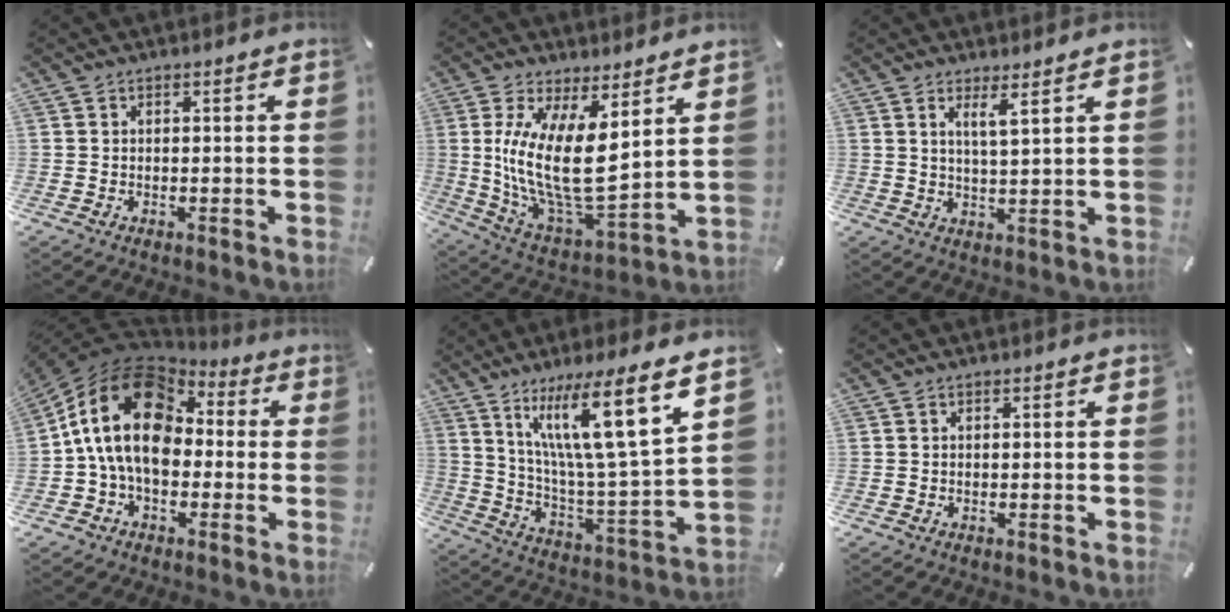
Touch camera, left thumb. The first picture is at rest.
{"total": 17.9, "force": [4.5, 7.5, 15.6], "torque": [-0.332, -0.049, 0.085]}
{"total": 4.4, "force": [3.1, -0.3, 3.1], "torque": [-0.062, -0.015, 0.050]}
{"total": 18.9, "force": [0.9, 13.8, 12.9], "torque": [-0.255, 0.015, 0.011]}
{"total": 18.5, "force": [11.4, 2.9, 14.2], "torque": [-0.244, -0.062, 0.176]}
{"total": 0.0}